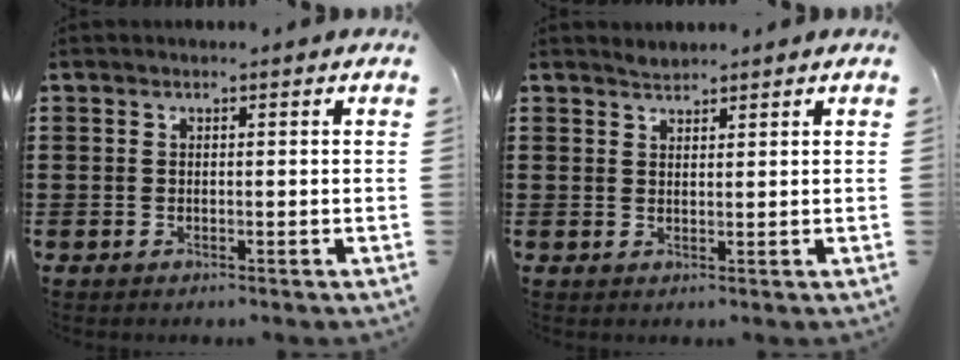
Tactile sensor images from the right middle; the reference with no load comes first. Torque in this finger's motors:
{"motor_torque": [-0.02, -0.02, 0.00, 0.00]}